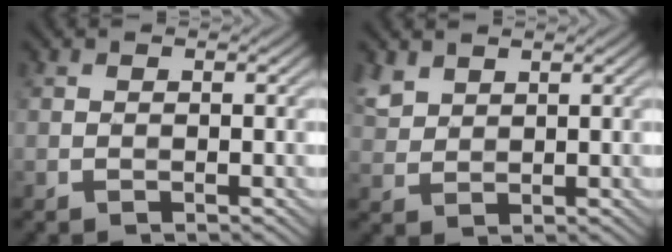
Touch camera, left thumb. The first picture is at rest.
{"total": 3.0, "force": [2.2, 1.6, 1.3], "torque": [-0.037, 0.002, 0.051]}